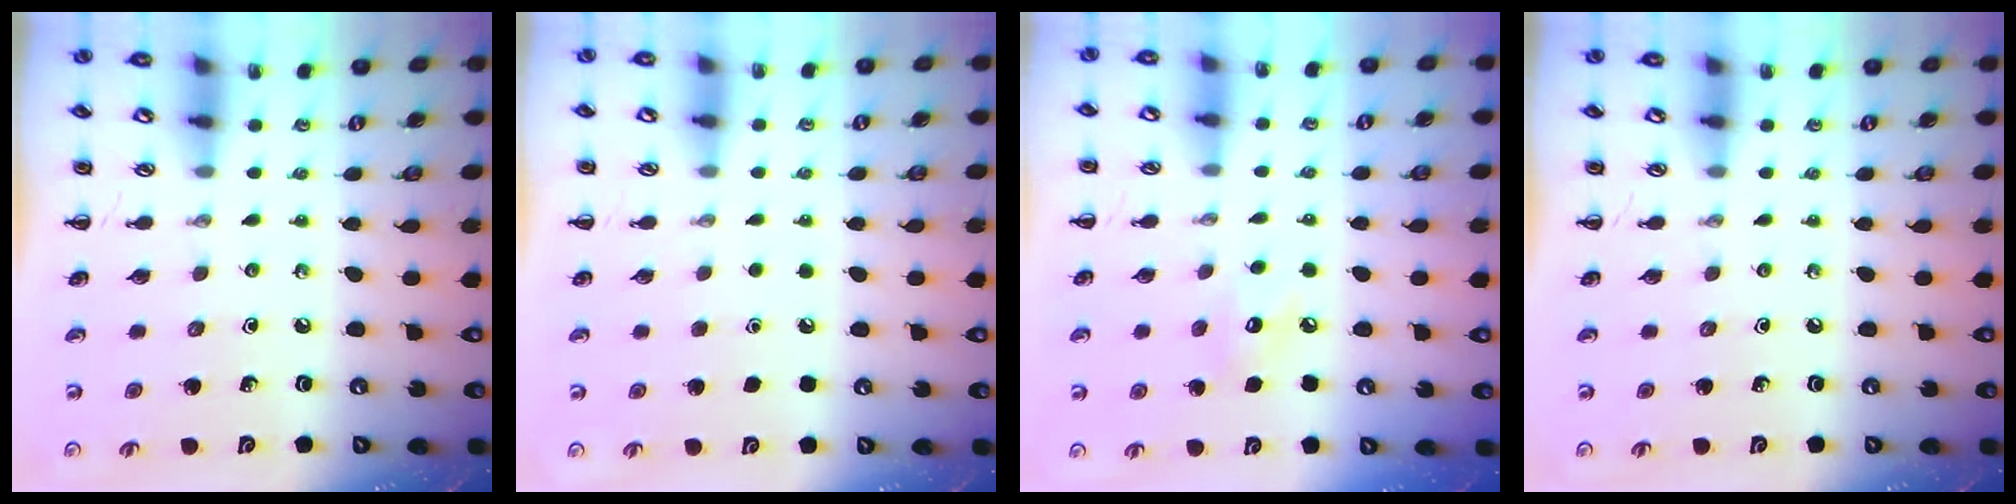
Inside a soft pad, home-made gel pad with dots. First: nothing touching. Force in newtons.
{"total": 1.6, "press": 1.6, "slide": 0.1}
{"total": 5.6, "press": 5.4, "slide": 1.4}
{"total": 0.0}